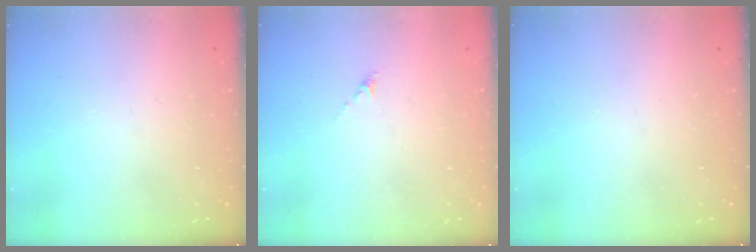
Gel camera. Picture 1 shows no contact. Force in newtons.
{"total": 0.0}
{"total": 0.0}